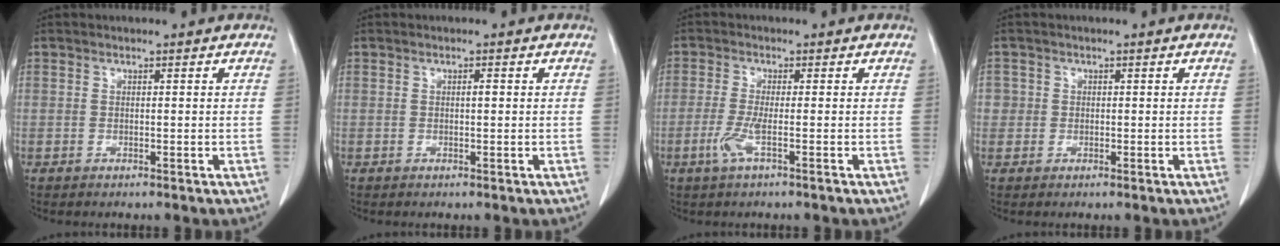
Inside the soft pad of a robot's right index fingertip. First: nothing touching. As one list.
[{"total": 0.7, "force": [0.1, 0.1, 0.7], "torque": [-0.011, 0.001, 0.001]}, {"total": 3.5, "force": [-1.6, -0.1, 3.1], "torque": [-0.074, -0.010, -0.036]}, {"total": 1.8, "force": [-0.2, 1.8, 0.2], "torque": [0.008, 0.006, -0.004]}]